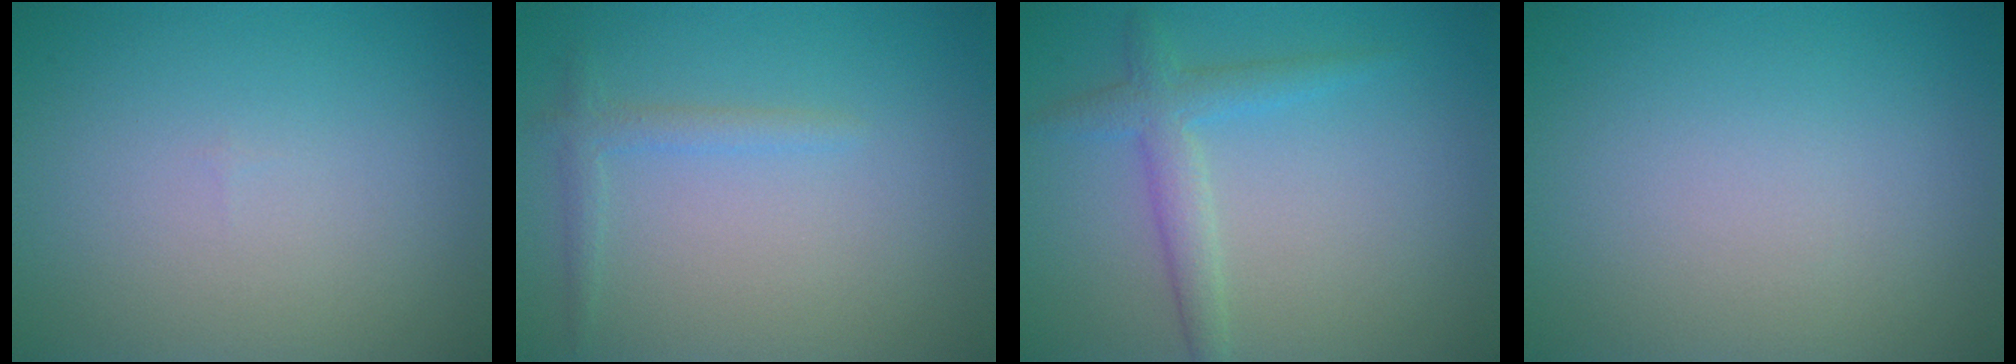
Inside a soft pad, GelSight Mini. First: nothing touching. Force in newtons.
{"total": 1.4, "press": 1.4, "slide": 0.1}
{"total": 2.8, "press": 2.8, "slide": 0.1}
{"total": 0.0}